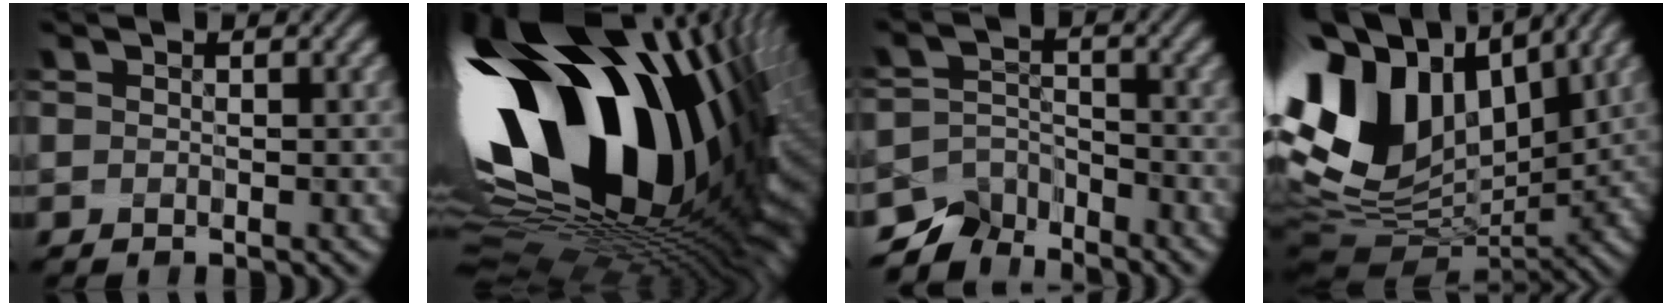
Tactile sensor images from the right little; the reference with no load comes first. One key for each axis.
{"total": 21.0, "fx": 6.6, "fy": 10.8, "fz": 16.7, "tx": -0.282, "ty": 0.002, "tz": 0.109}
{"total": 5.3, "fx": -4.9, "fy": 1.7, "fz": 0.5, "tx": -0.004, "ty": -0.004, "tz": -0.089}
{"total": 14.4, "fx": 4.2, "fy": 9.3, "fz": 10.2, "tx": -0.240, "ty": 0.022, "tz": 0.078}